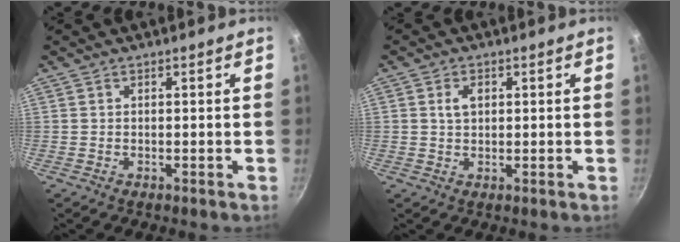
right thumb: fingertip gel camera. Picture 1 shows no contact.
{"total": 3.0, "force": [0.8, 2.1, 2.0], "torque": [-0.028, 0.000, 0.013]}